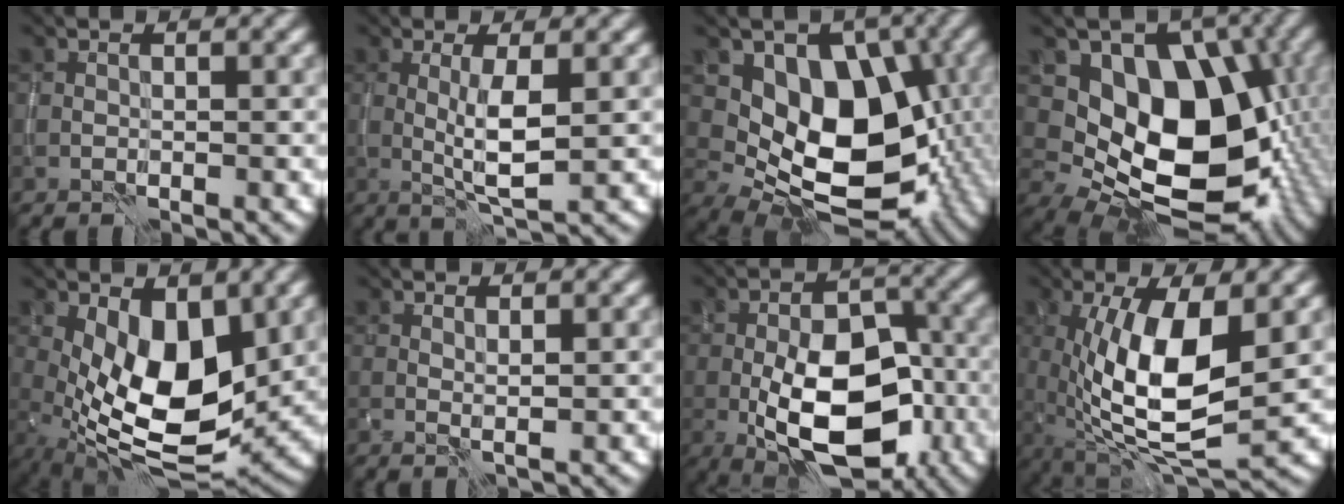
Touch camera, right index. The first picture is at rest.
{"total": 3.6, "force": [0.2, 0.6, 3.6], "torque": [-0.072, -0.002, 0.003]}
{"total": 12.5, "force": [0.5, 8.5, 9.1], "torque": [-0.123, -0.022, 0.011]}
{"total": 14.0, "force": [0.2, 9.8, 10.1], "torque": [-0.136, -0.025, 0.003]}
{"total": 9.1, "force": [0.6, 4.5, 7.9], "torque": [-0.148, -0.012, 0.015]}
{"total": 0.8, "force": [0.4, -0.1, 0.7], "torque": [-0.015, -0.003, 0.008]}
{"total": 11.6, "force": [-3.3, 6.4, 9.1], "torque": [-0.149, -0.012, -0.057]}
{"total": 10.7, "force": [0.0, 3.9, 10.0], "torque": [-0.189, -0.010, -0.002]}